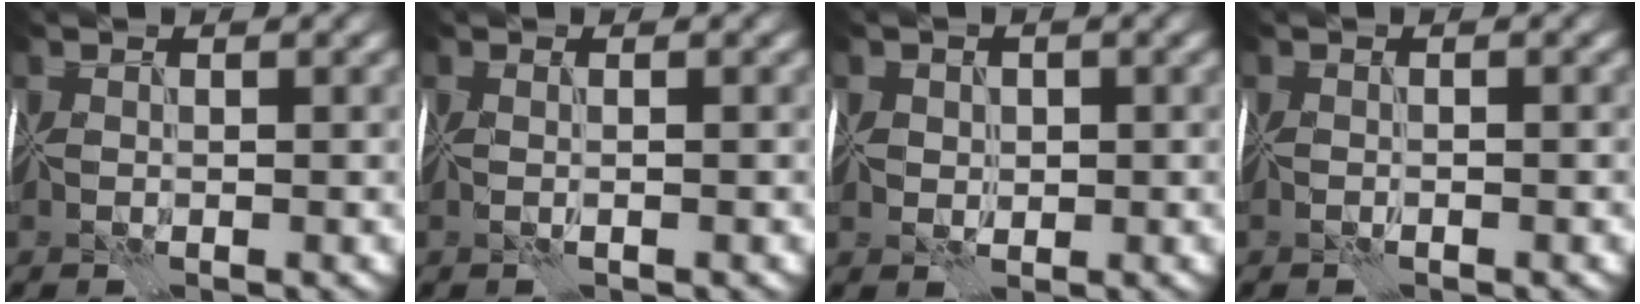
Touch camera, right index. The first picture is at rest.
{"total": 1.0, "force": [0.2, 0.1, 0.9], "torque": [-0.011, 0.000, 0.000]}
{"total": 1.8, "force": [0.3, 1.5, 0.9], "torque": [-0.016, 0.003, 0.002]}
{"total": 0.8, "force": [-0.2, 0.2, 0.7], "torque": [-0.007, -0.001, -0.005]}